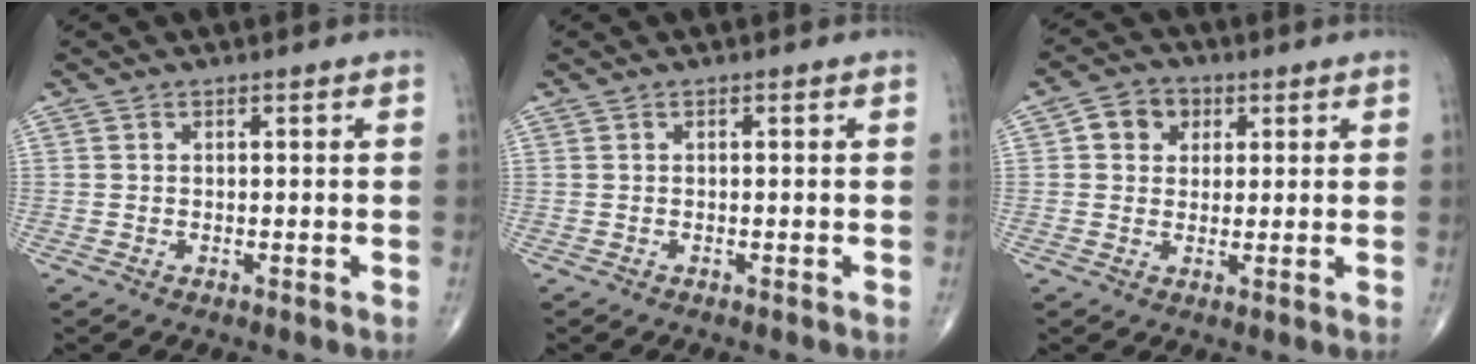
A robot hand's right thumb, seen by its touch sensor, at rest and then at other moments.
{"total": 0.0}
{"total": 5.5, "force": [1.7, 4.7, 2.4], "torque": [-0.010, 0.004, 0.022]}